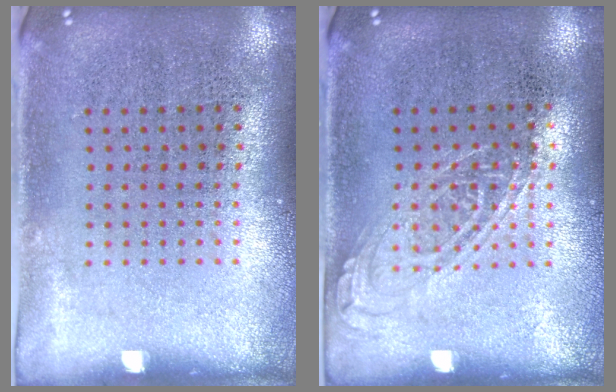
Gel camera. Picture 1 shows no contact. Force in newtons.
{"total": 1.2, "press": 1.1, "slide": 0.4}